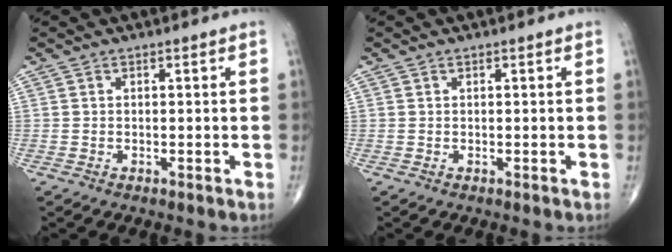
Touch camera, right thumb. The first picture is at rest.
{"total": 0.0}